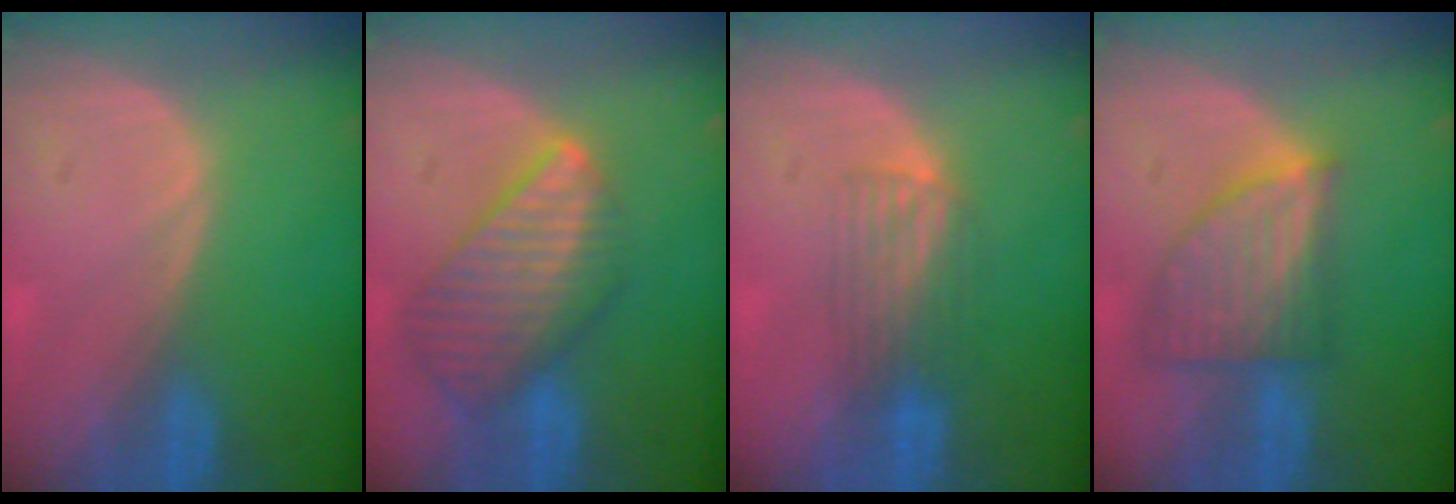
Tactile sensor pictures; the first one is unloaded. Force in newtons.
{"total": 9.4, "press": 8.2, "slide": 4.6}
{"total": 4.0, "press": 3.8, "slide": 1.1}
{"total": 7.5, "press": 6.8, "slide": 3.1}